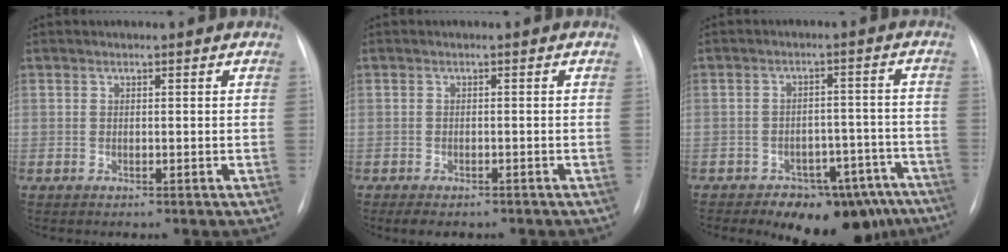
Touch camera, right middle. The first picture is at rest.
{"total": 4.0, "force": [-3.1, 1.8, 1.8], "torque": [-0.025, -0.005, -0.035]}
{"total": 12.4, "force": [-9.8, 6.1, 4.6], "torque": [-0.023, 0.039, -0.125]}